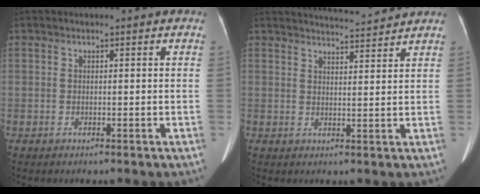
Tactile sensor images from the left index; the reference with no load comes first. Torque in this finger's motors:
{"motor_torque": [-0.35, -0.76, -0.24, 0.00]}